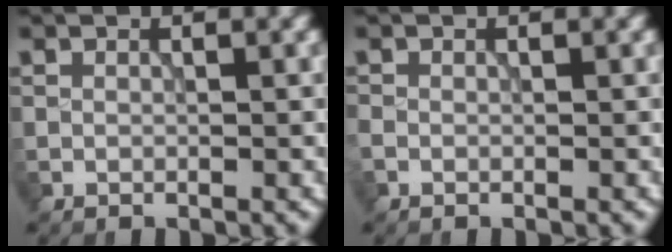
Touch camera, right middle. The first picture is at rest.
{"total": 0.5, "force": [-0.4, 0.3, 0.2], "torque": [-0.006, -0.002, -0.008]}